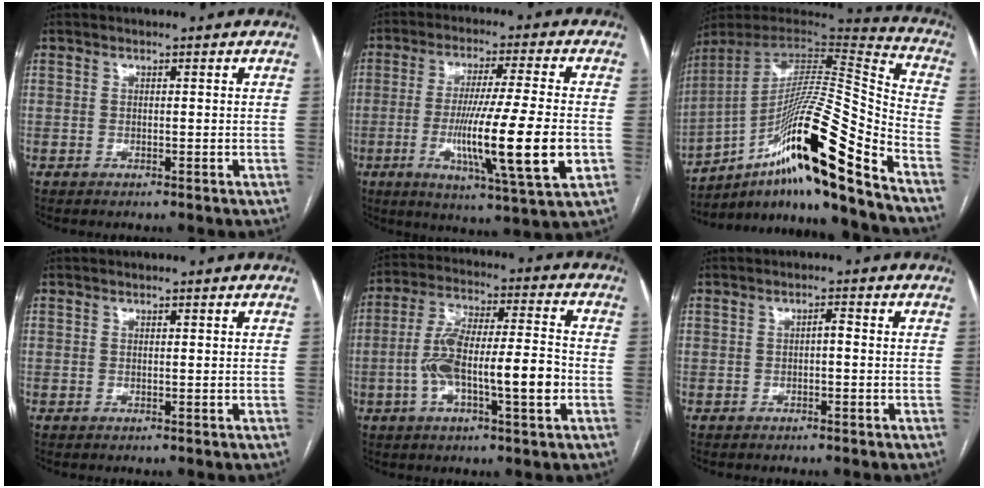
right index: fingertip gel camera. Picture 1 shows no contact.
{"total": 16.3, "force": [-3.4, 0.0, 16.0], "torque": [-0.277, -0.026, -0.059]}
{"total": 23.8, "force": [-13.7, 0.3, 19.5], "torque": [-0.314, -0.002, -0.238]}
{"total": 0.0}
{"total": 13.5, "force": [-3.1, 2.7, 12.9], "torque": [-0.237, 0.019, -0.053]}
{"total": 1.2, "force": [-0.2, 0.4, 1.1], "torque": [-0.017, 0.004, -0.005]}